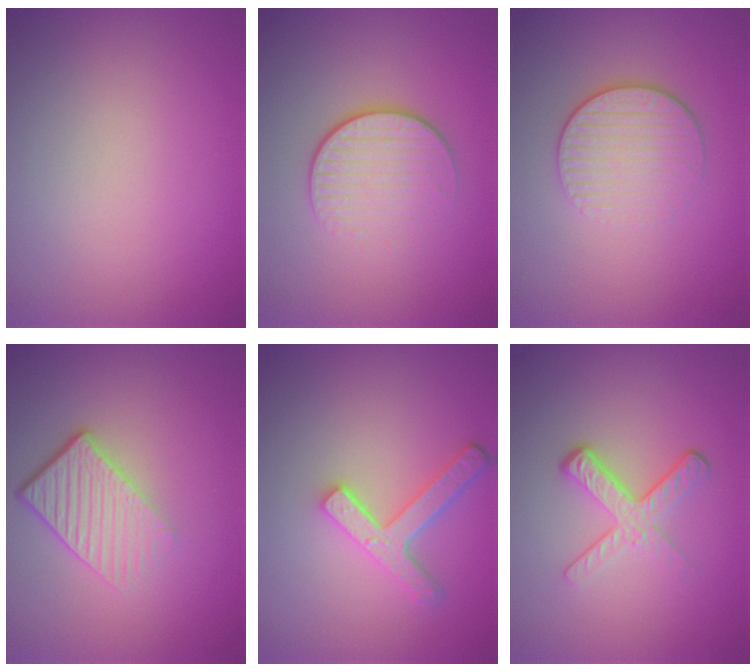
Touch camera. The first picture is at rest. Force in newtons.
{"total": 4.2, "press": 2.6, "slide": 3.3}
{"total": 3.8, "press": 2.9, "slide": 2.5}
{"total": 4.5, "press": 2.8, "slide": 3.5}
{"total": 3.8, "press": 3.0, "slide": 2.3}
{"total": 3.7, "press": 2.3, "slide": 2.9}